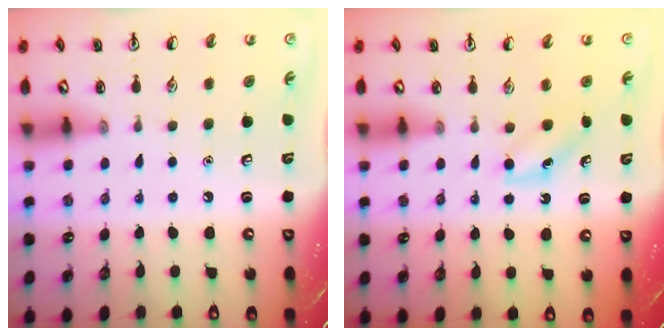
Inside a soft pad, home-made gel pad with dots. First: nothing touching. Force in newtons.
{"total": 4.1, "press": 3.8, "slide": 1.6}